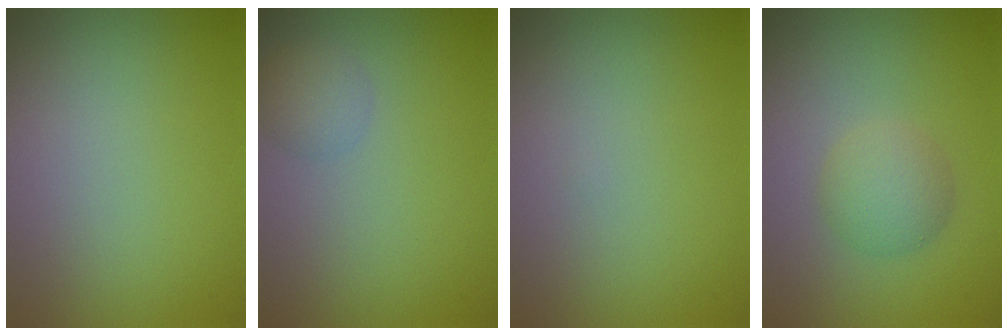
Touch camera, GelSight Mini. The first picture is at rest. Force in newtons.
{"total": 1.9, "press": 1.9, "slide": 0.1}
{"total": 0.0}
{"total": 2.9, "press": 2.9, "slide": 0.1}